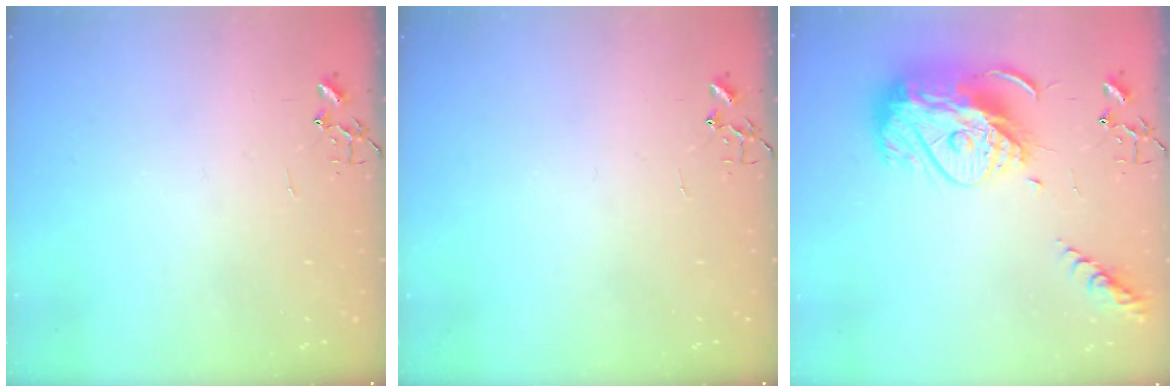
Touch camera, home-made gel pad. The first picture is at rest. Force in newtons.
{"total": 0.0}
{"total": 18.8, "press": 18.7, "slide": 1.6}